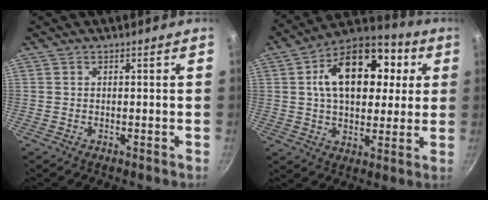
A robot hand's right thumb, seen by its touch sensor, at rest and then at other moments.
{"total": 19.8, "force": [4.6, 12.2, 14.9], "torque": [-0.192, 0.017, 0.065]}